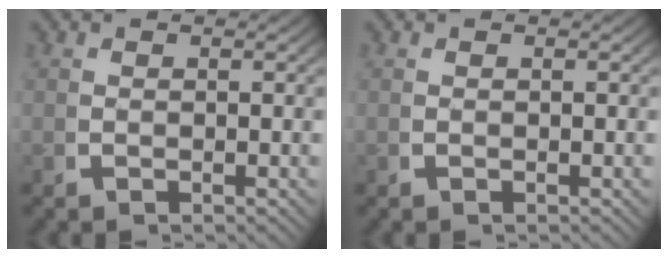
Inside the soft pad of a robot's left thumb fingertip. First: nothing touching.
{"total": 0.0}